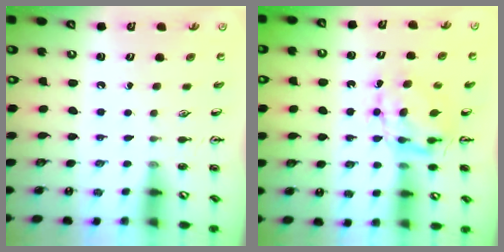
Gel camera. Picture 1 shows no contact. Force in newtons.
{"total": 7.0, "press": 6.9, "slide": 0.7}